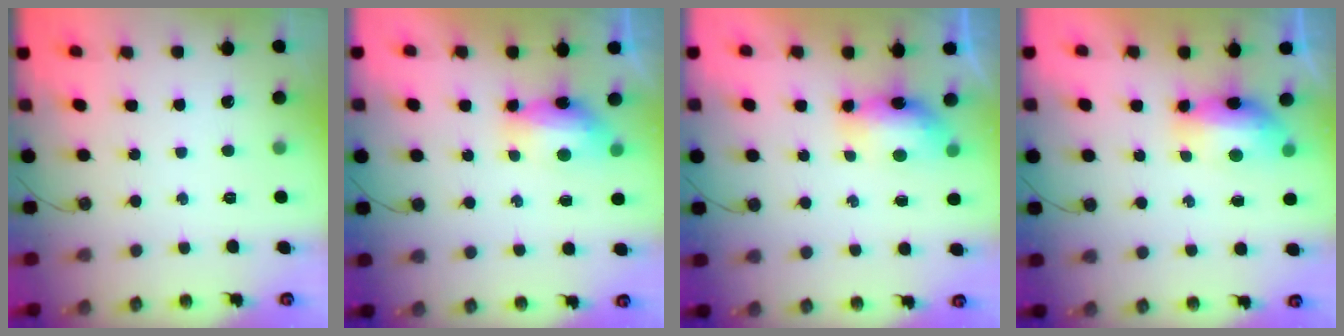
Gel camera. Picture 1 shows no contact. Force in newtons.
{"total": 16.4, "press": 10.2, "slide": 12.8}
{"total": 7.2, "press": 7.2, "slide": 0.7}
{"total": 17.3, "press": 11.8, "slide": 12.7}